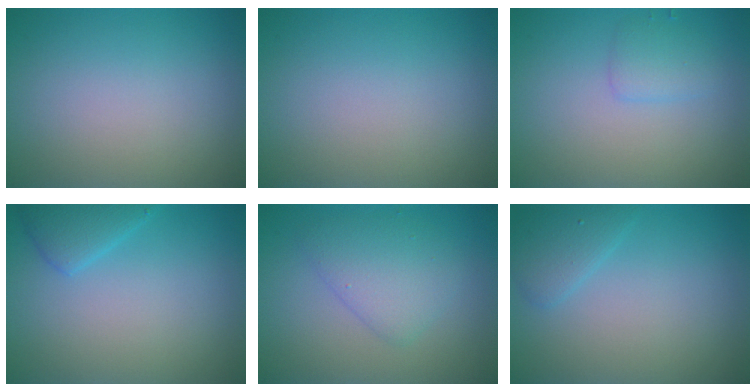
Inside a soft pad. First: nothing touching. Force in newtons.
{"total": 0.0}
{"total": 1.5, "press": 1.5, "slide": 0.2}
{"total": 2.3, "press": 2.3, "slide": 0.1}
{"total": 3.1, "press": 3.1, "slide": 0.1}
{"total": 1.8, "press": 1.8, "slide": 0.1}